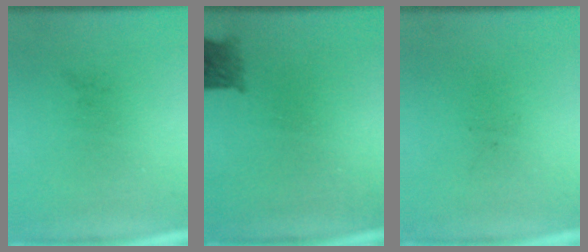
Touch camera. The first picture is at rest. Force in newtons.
{"total": 2.8}
{"total": 0.0}